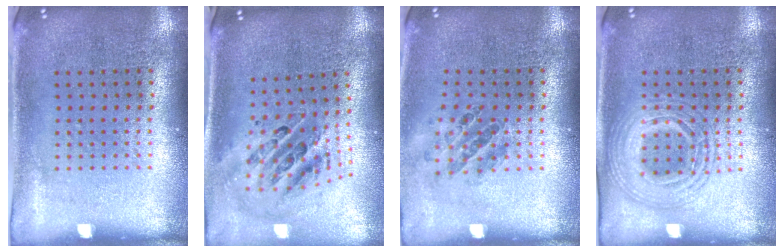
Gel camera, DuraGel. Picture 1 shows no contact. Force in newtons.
{"total": 1.6, "press": 1.4, "slide": 0.8}
{"total": 0.8, "press": 0.8, "slide": 0.2}
{"total": 2.8, "press": 2.8, "slide": 0.3}